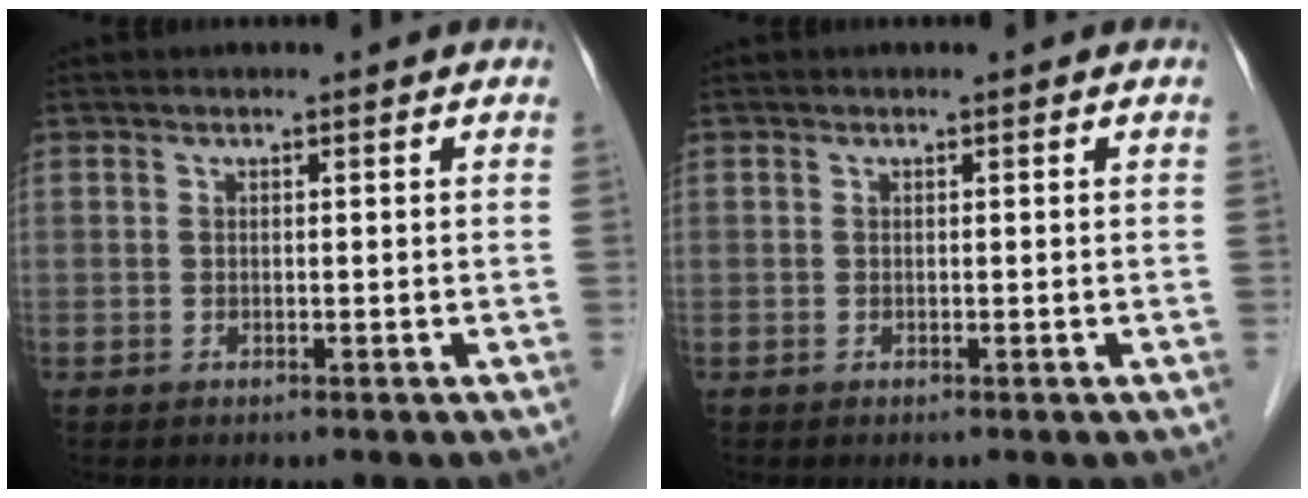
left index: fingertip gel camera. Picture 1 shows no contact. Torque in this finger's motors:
{"motor_torque": [0.00, 0.00, 0.00, 0.00]}